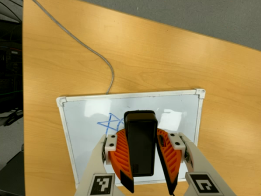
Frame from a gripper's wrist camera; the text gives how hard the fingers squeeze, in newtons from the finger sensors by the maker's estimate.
{"total": 11.7, "left": 10.3, "right": 13.2}